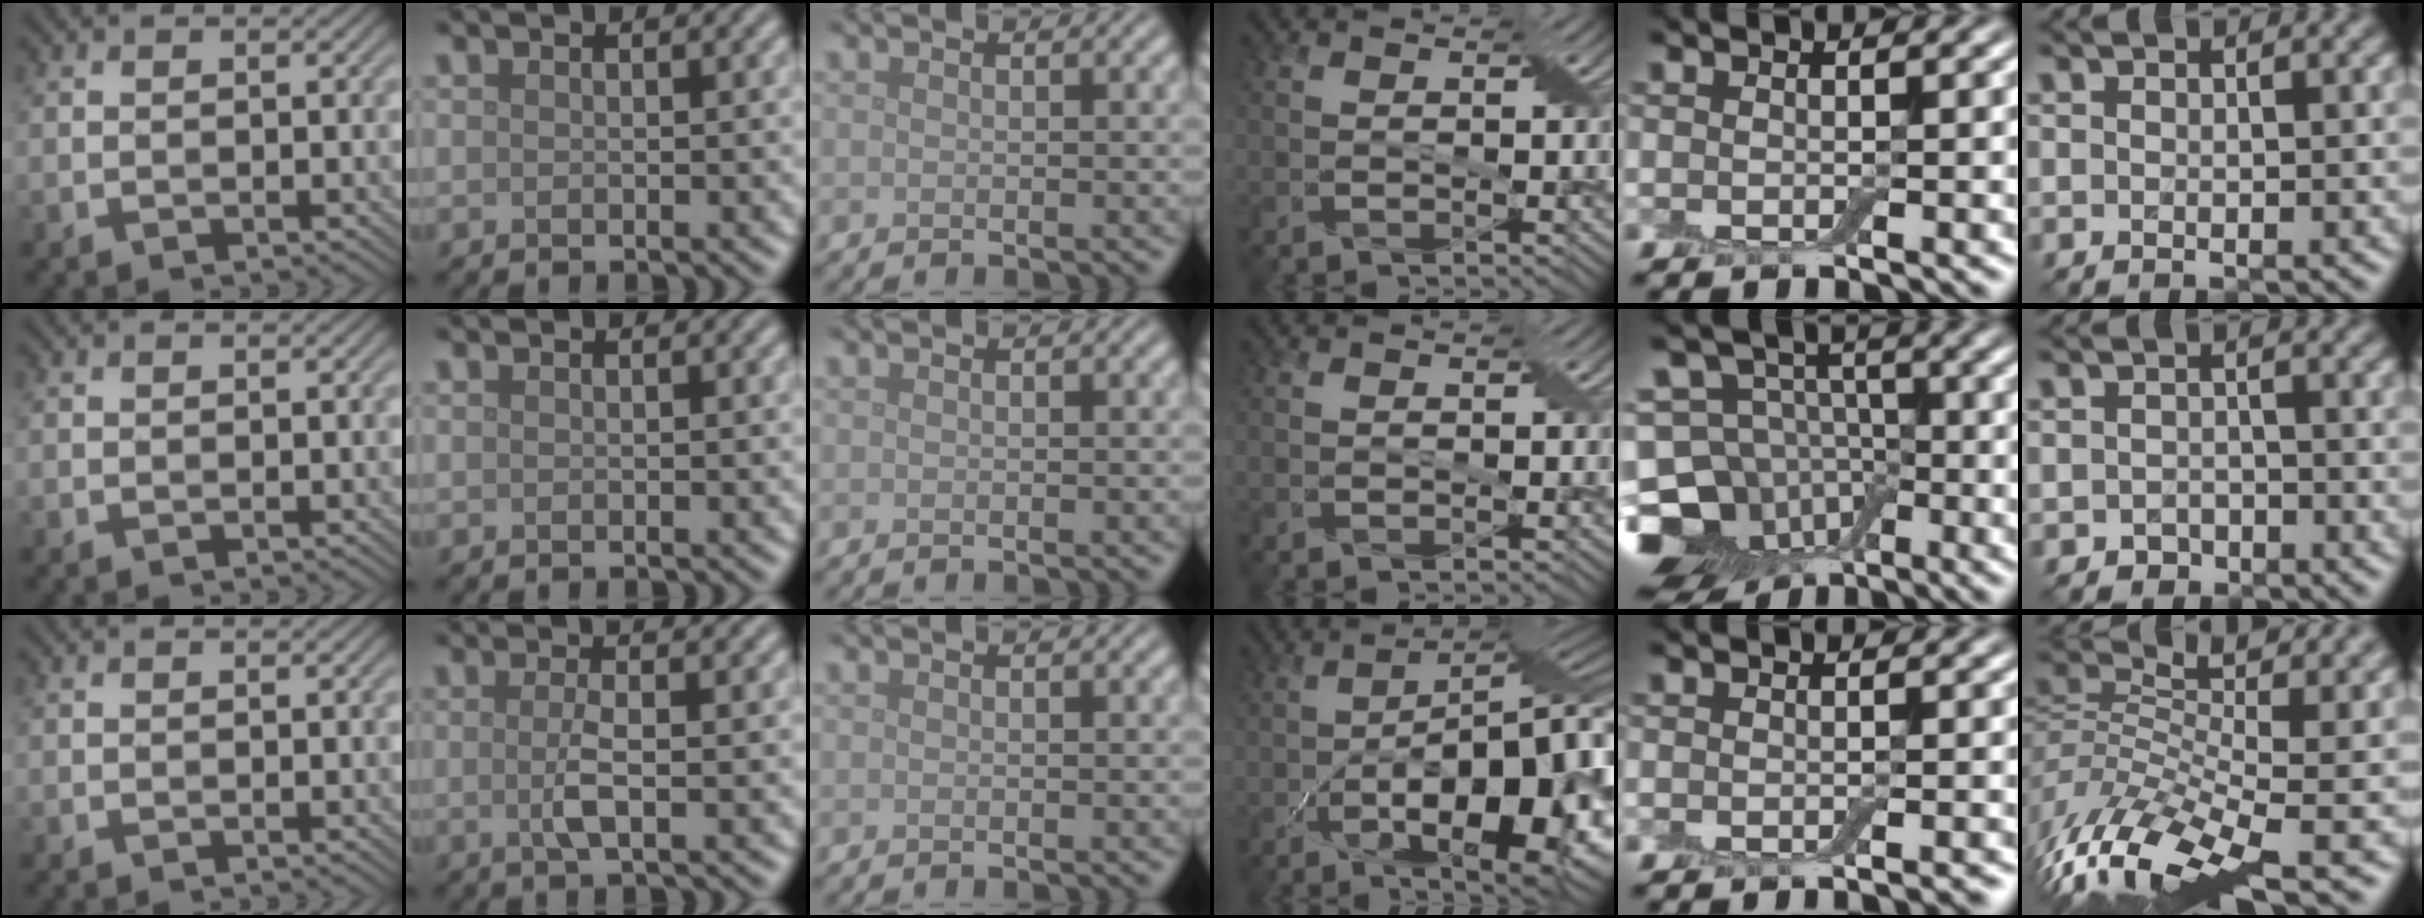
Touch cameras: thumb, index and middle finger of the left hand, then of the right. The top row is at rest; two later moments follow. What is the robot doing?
{"motion": "insert", "object": "drawer"}